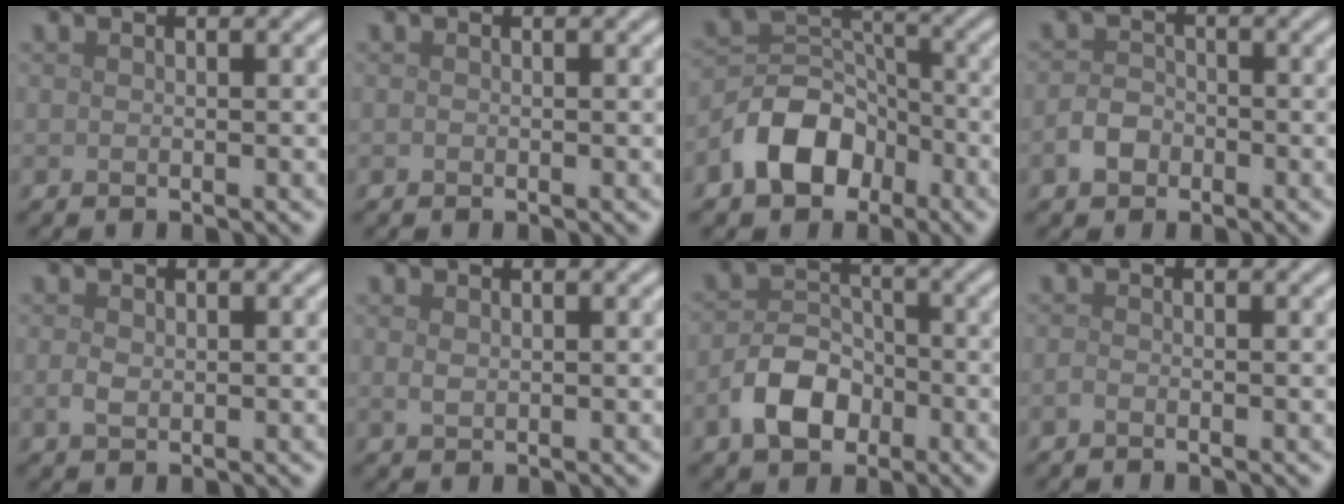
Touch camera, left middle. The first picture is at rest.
{"total": 0.0}
{"total": 6.6, "force": [-3.6, 4.6, 3.2], "torque": [-0.049, 0.003, -0.075]}
{"total": 2.2, "force": [-1.2, 1.6, 1.0], "torque": [-0.016, 0.004, -0.028]}
{"total": 1.2, "force": [-0.1, 0.8, 0.8], "torque": [-0.020, -0.002, -0.001]}
{"total": 0.9, "force": [0.2, 0.6, 0.6], "torque": [-0.015, -0.001, 0.004]}
{"total": 4.8, "force": [-2.3, 3.2, 2.7], "torque": [-0.050, 0.004, -0.046]}
{"total": 0.6, "force": [-0.4, 0.2, 0.3], "torque": [-0.007, -0.002, -0.010]}